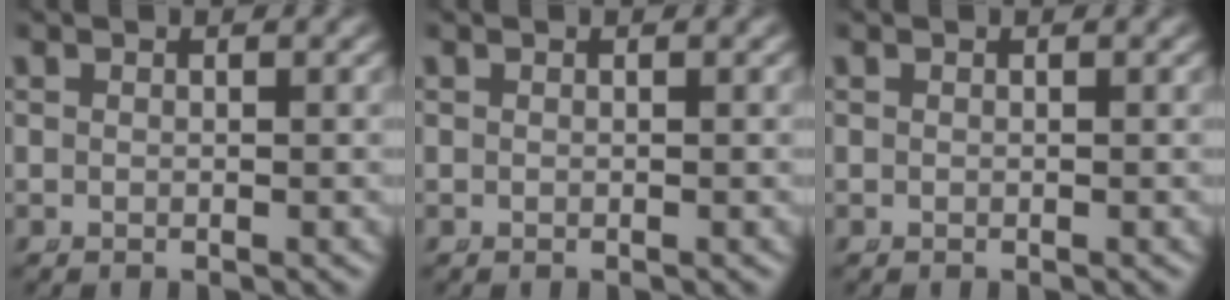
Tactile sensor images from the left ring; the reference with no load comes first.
{"total": 0.0}
{"total": 0.0}